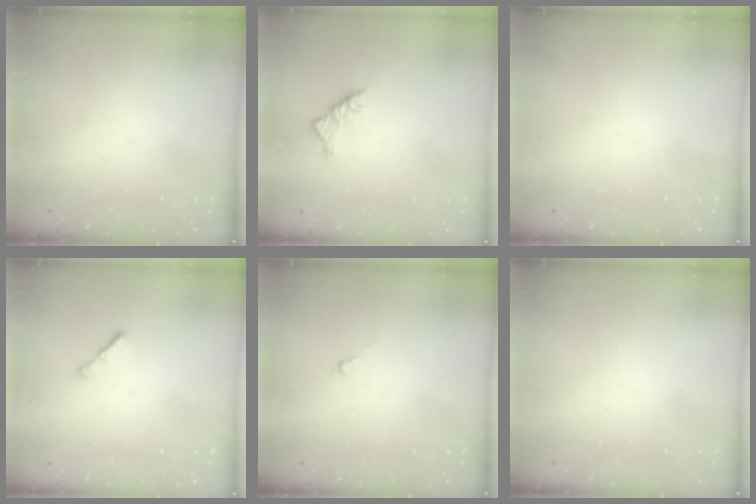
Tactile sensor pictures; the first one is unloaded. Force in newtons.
{"total": 3.5, "press": 3.4, "slide": 1.1}
{"total": 0.0}
{"total": 1.6, "press": 1.5, "slide": 0.5}
{"total": 0.0}
{"total": 0.0}